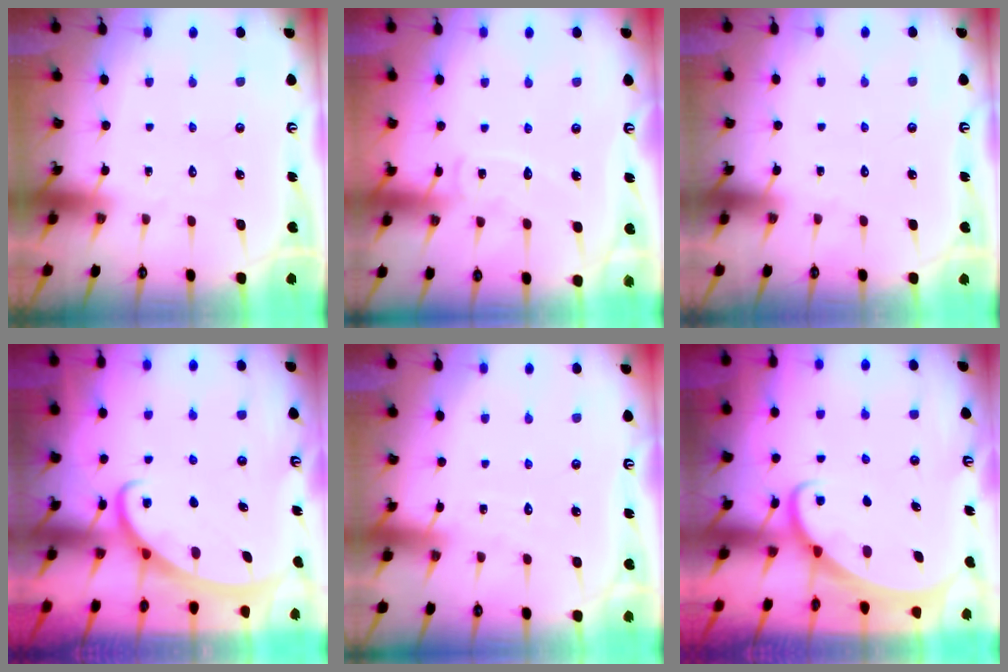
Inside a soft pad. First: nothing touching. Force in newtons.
{"total": 7.0, "press": 7.0, "slide": 0.7}
{"total": 0.0}
{"total": 2.7, "press": 2.7, "slide": 0.4}
{"total": 2.4, "press": 2.4, "slide": 0.3}
{"total": 1.7, "press": 1.6, "slide": 0.2}